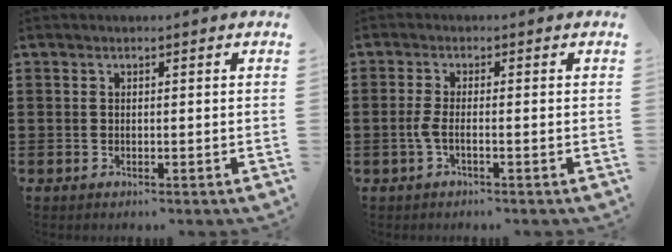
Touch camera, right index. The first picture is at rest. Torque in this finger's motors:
{"motor_torque": [0.80, 0.13, 0.19, 0.08]}